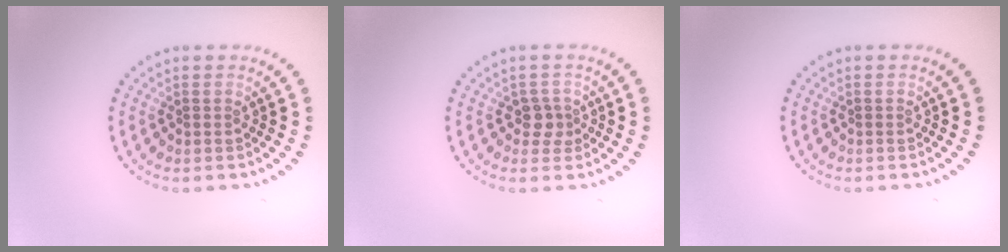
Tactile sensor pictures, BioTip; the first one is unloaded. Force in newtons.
{"total": 1.6, "press": 1.3, "slide": 0.9}
{"total": 0.0}